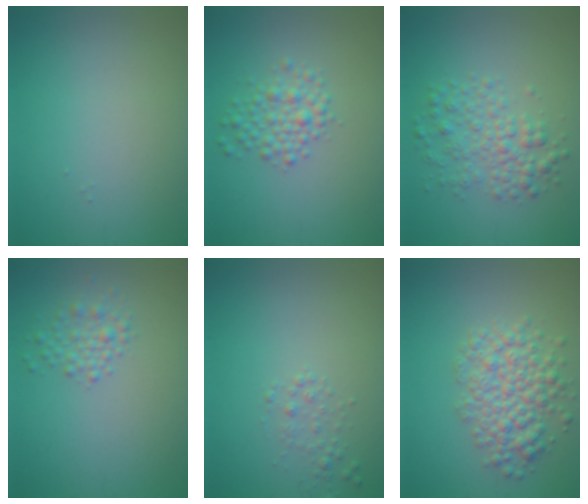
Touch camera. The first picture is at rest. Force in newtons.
{"total": 2.7, "press": 2.7, "slide": 0.1}
{"total": 3.6, "press": 3.6, "slide": 0.1}
{"total": 1.9, "press": 1.9, "slide": 0.1}
{"total": 1.2, "press": 1.2, "slide": 0.1}
{"total": 5.1, "press": 5.1, "slide": 0.2}